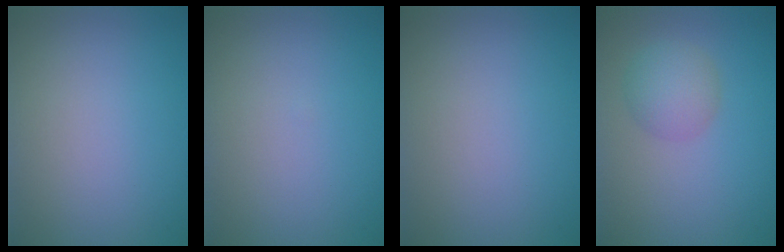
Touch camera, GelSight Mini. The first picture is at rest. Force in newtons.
{"total": 0.0}
{"total": 0.0}
{"total": 2.9, "press": 2.9, "slide": 0.2}